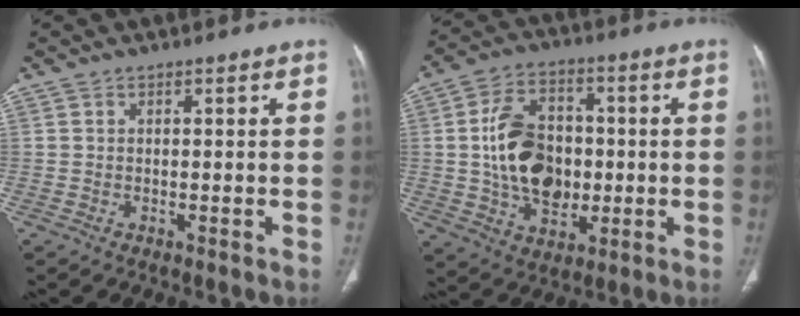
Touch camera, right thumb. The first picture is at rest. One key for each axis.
{"total": 15.8, "fx": -0.2, "fy": 11.1, "fz": 11.2, "tx": -0.168, "ty": 0.011, "tz": 0.002}